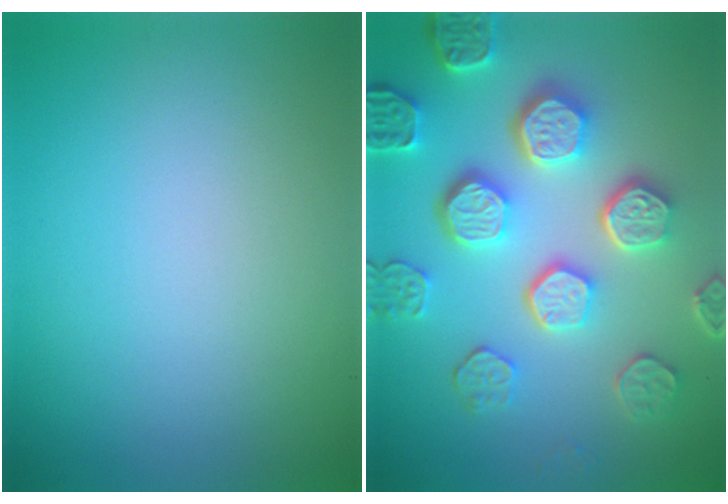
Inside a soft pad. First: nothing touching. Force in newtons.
{"total": 7.2, "press": 5.9, "slide": 4.1}